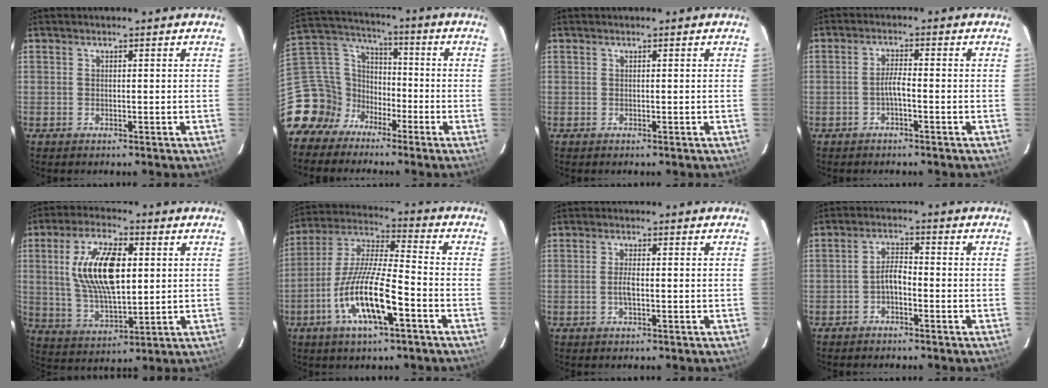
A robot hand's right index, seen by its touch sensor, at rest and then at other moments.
{"total": 12.0, "force": [-7.6, 8.8, 3.0], "torque": [-0.083, 0.045, -0.146]}
{"total": 0.0}
{"total": 2.4, "force": [-1.3, 0.2, 2.1], "torque": [-0.042, 0.005, -0.025]}
{"total": 15.1, "force": [2.8, 6.6, 13.3], "torque": [-0.256, 0.007, 0.059]}
{"total": 15.1, "force": [-6.4, 3.3, 13.3], "torque": [-0.271, -0.013, -0.125]}
{"total": 2.5, "force": [-0.4, 0.6, 2.4], "torque": [-0.047, 0.000, -0.008]}
{"total": 3.2, "force": [-1.8, 1.2, 2.3], "torque": [-0.047, 0.011, -0.034]}